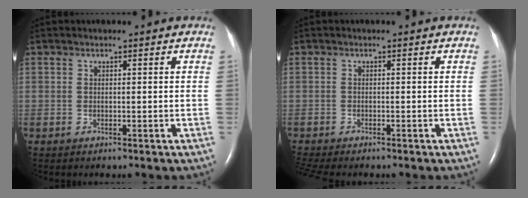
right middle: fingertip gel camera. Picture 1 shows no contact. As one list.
[{"total": 4.3, "force": [-3.7, 0.7, 2.0], "torque": [-0.036, -0.009, -0.059]}]